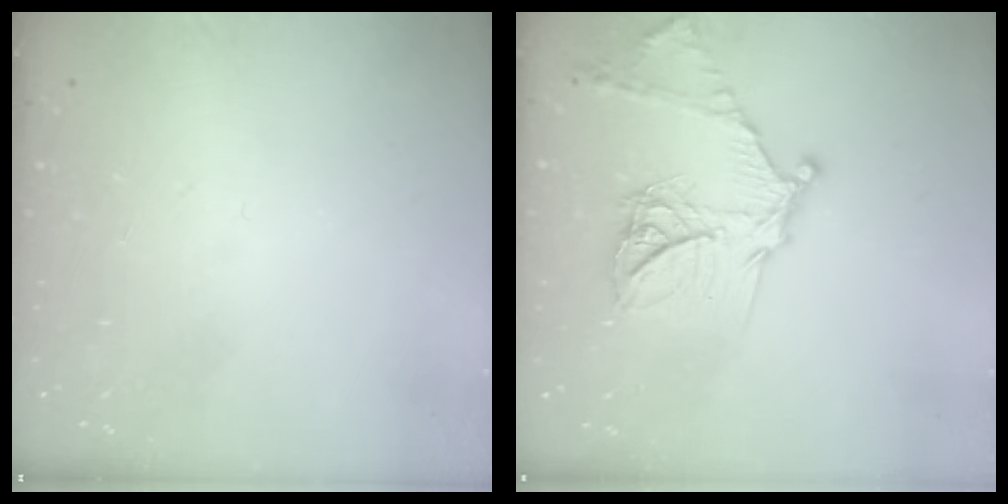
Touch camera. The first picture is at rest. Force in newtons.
{"total": 18.3, "press": 18.2, "slide": 1.7}